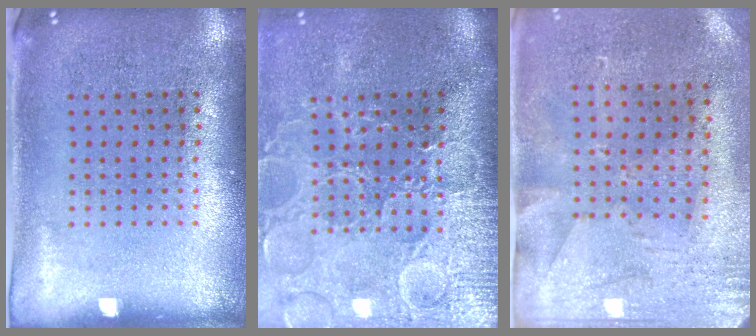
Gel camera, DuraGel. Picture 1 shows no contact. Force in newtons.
{"total": 4.3, "press": 3.8, "slide": 1.9}
{"total": 2.8, "press": 2.3, "slide": 1.6}